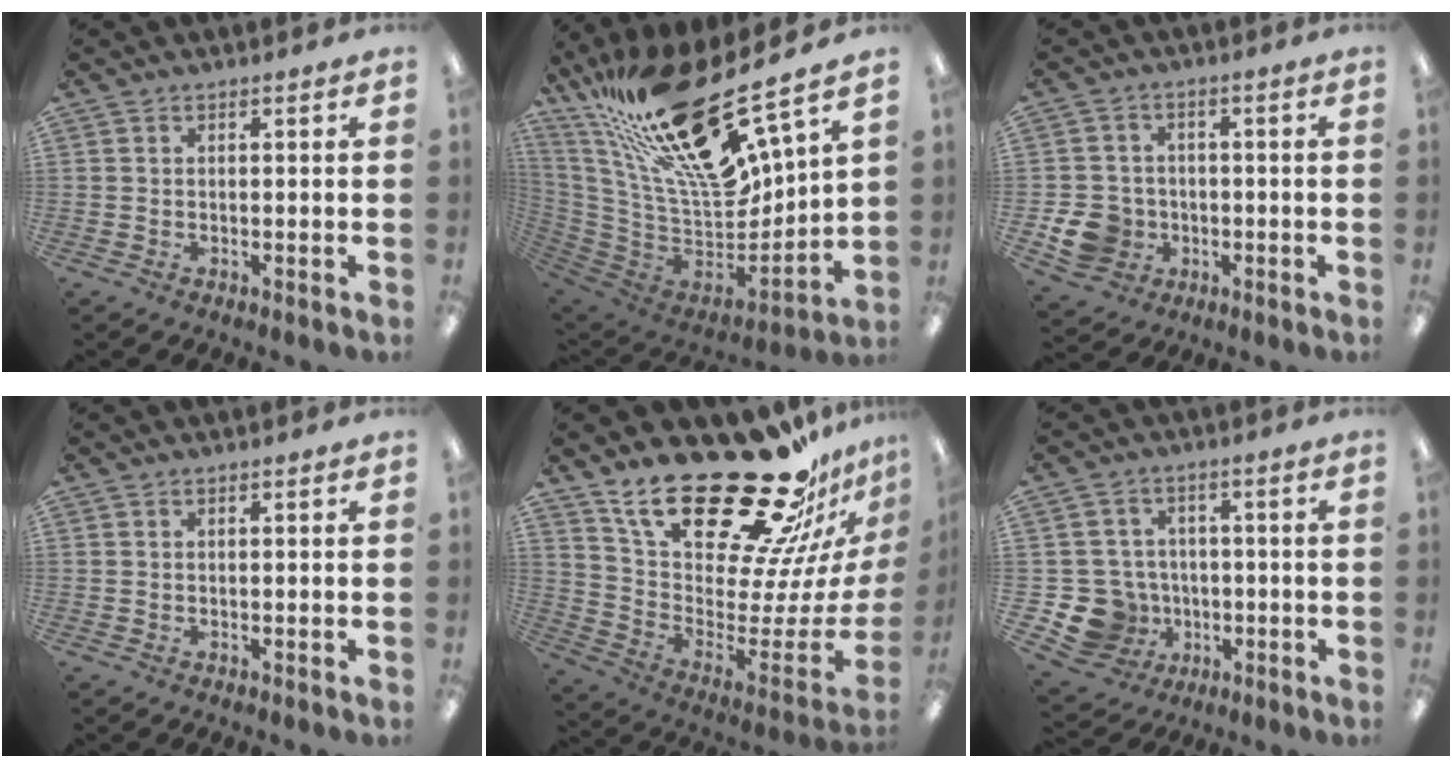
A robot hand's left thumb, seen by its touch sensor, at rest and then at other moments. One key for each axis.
{"total": 29.3, "fx": 20.6, "fy": 7.9, "fz": 19.2, "tx": -0.316, "ty": -0.162, "tz": 0.352}
{"total": 8.3, "fx": -2.4, "fy": 7.5, "fz": 2.8, "tx": -0.070, "ty": 0.020, "tz": -0.037}
{"total": 0.0}
{"total": 31.3, "fx": 22.1, "fy": 11.8, "fz": 18.7, "tx": -0.289, "ty": -0.161, "tz": 0.400}
{"total": 10.2, "fx": -2.7, "fy": 9.6, "fz": 2.3, "tx": -0.083, "ty": 0.022, "tz": -0.038}